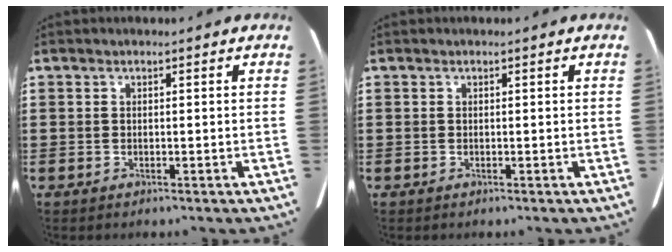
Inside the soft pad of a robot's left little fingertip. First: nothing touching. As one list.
[{"total": 0.0}]